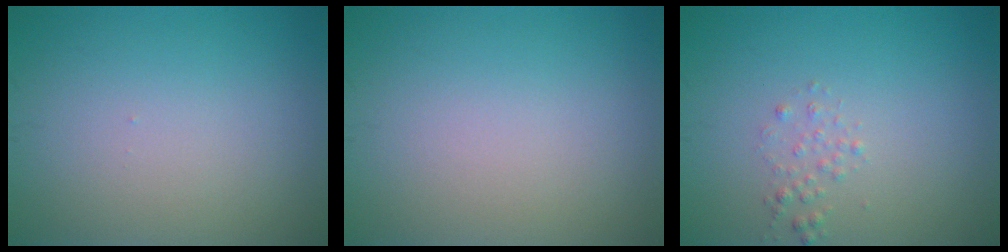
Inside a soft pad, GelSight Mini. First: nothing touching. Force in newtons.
{"total": 0.0}
{"total": 0.9, "press": 0.9, "slide": 0.1}